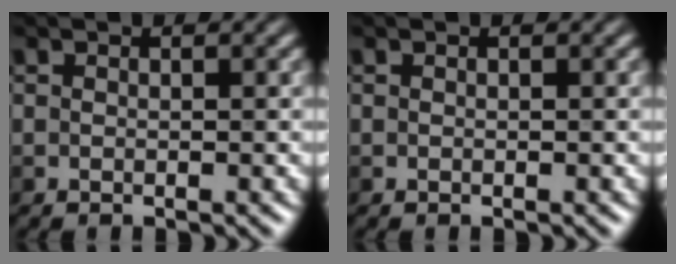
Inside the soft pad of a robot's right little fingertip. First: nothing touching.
{"total": 0.0}